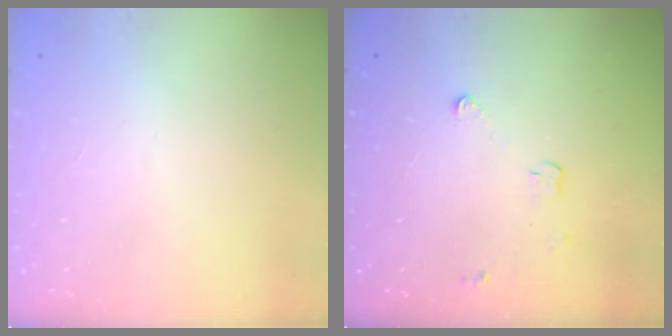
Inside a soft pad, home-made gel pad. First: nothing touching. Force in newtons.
{"total": 3.6, "press": 3.5, "slide": 0.5}